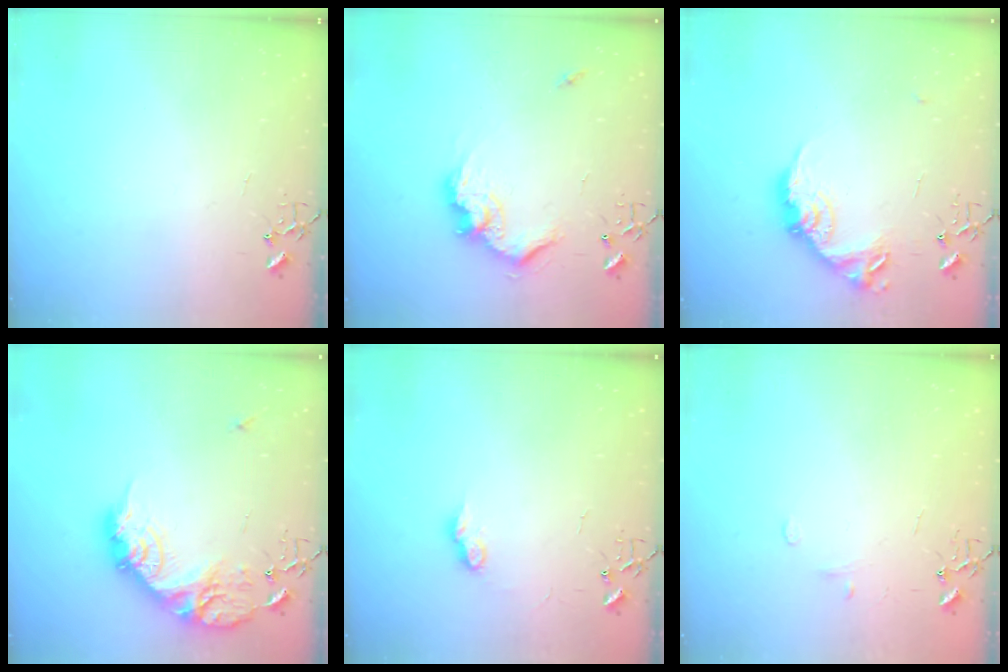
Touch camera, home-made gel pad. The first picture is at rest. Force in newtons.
{"total": 14.4, "press": 14.3, "slide": 1.2}
{"total": 14.6, "press": 14.6, "slide": 0.7}
{"total": 19.5, "press": 19.4, "slide": 1.6}
{"total": 7.2, "press": 7.2, "slide": 0.2}
{"total": 5.4, "press": 5.4, "slide": 0.6}